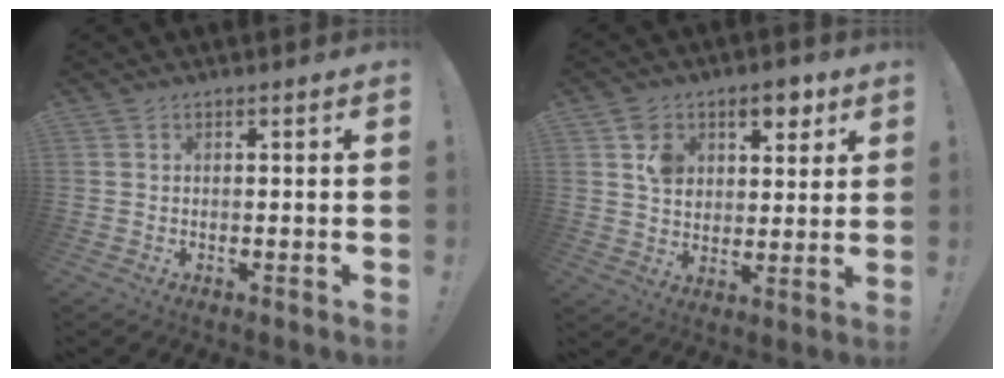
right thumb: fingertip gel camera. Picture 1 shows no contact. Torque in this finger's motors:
{"motor_torque": [0.74, 2.33, 0.21, 0.04, 0.02]}